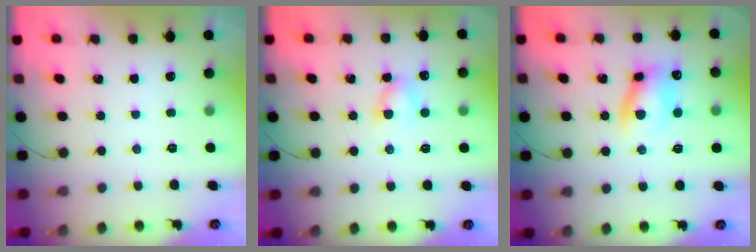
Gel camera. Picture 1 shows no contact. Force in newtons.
{"total": 4.9, "press": 4.9, "slide": 0.8}
{"total": 9.6, "press": 9.4, "slide": 1.8}